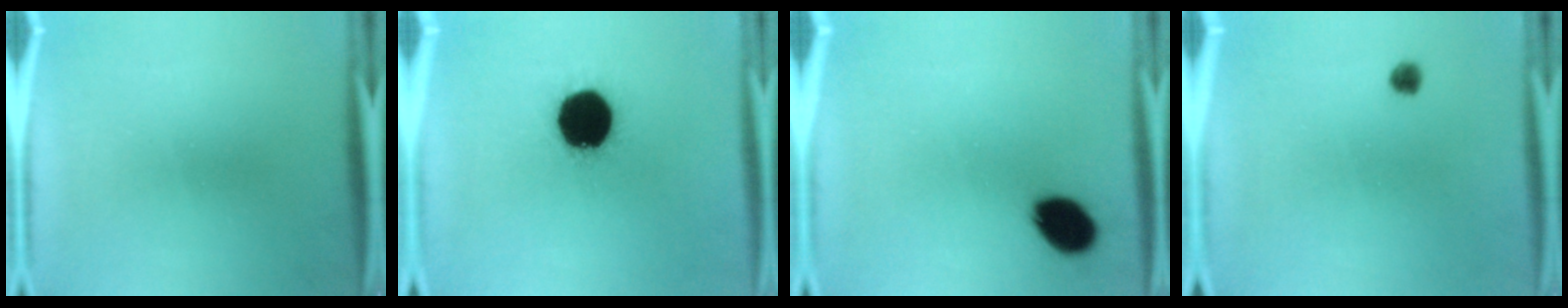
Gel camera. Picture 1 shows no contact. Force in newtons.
{"total": 19.9}
{"total": 9.8}
{"total": 1.8}